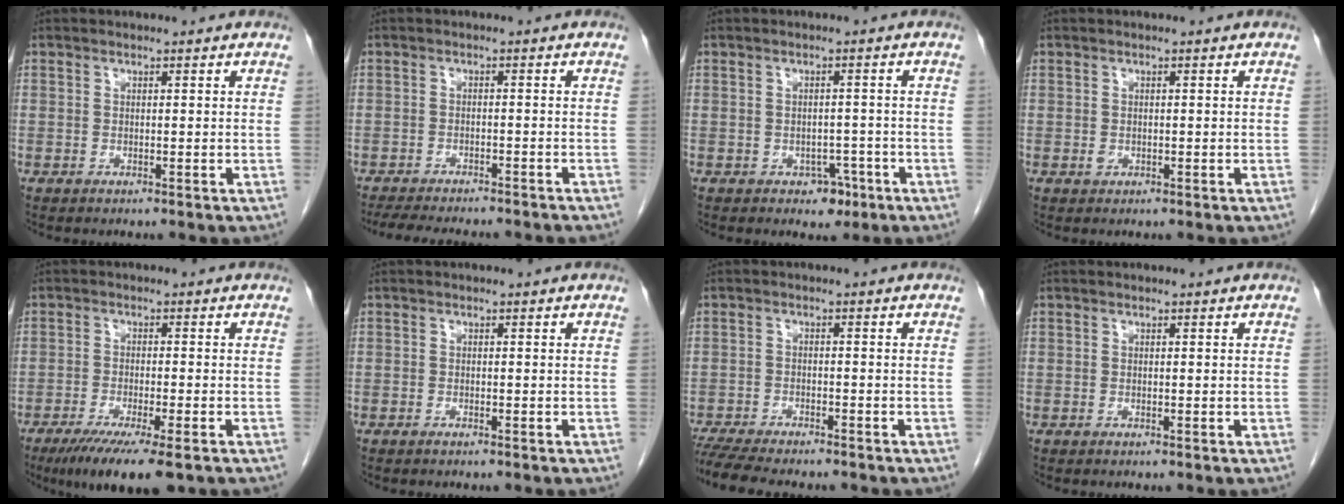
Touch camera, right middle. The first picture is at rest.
{"total": 12.6, "force": [-11.0, 2.1, 5.6], "torque": [-0.084, -0.013, -0.145]}
{"total": 3.1, "force": [-1.7, 2.1, 1.4], "torque": [-0.009, 0.006, -0.015]}
{"total": 0.7, "force": [-0.2, 0.6, 0.4], "torque": [-0.007, 0.001, -0.003]}
{"total": 10.0, "force": [-6.8, 1.2, 7.3], "torque": [-0.110, -0.022, -0.105]}
{"total": 0.7, "force": [-0.6, 0.1, 0.3], "torque": [-0.012, -0.001, -0.010]}
{"total": 11.4, "force": [-10.0, 2.0, 5.1], "torque": [-0.080, -0.011, -0.149]}
{"total": 0.0}